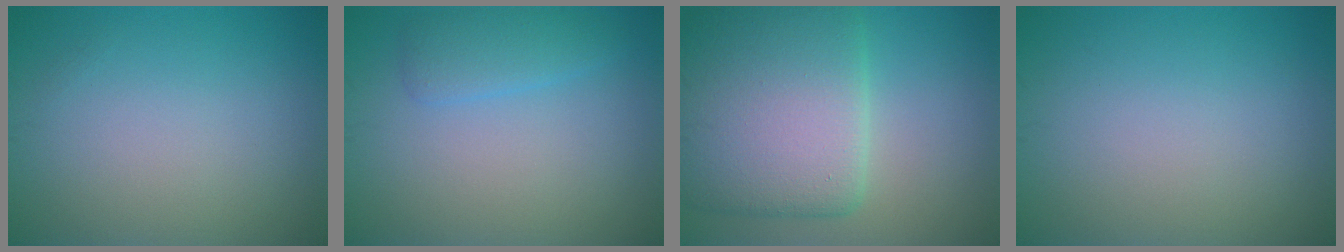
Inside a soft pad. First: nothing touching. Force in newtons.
{"total": 2.2, "press": 2.2, "slide": 0.1}
{"total": 10.9, "press": 10.9, "slide": 0.3}
{"total": 0.0}